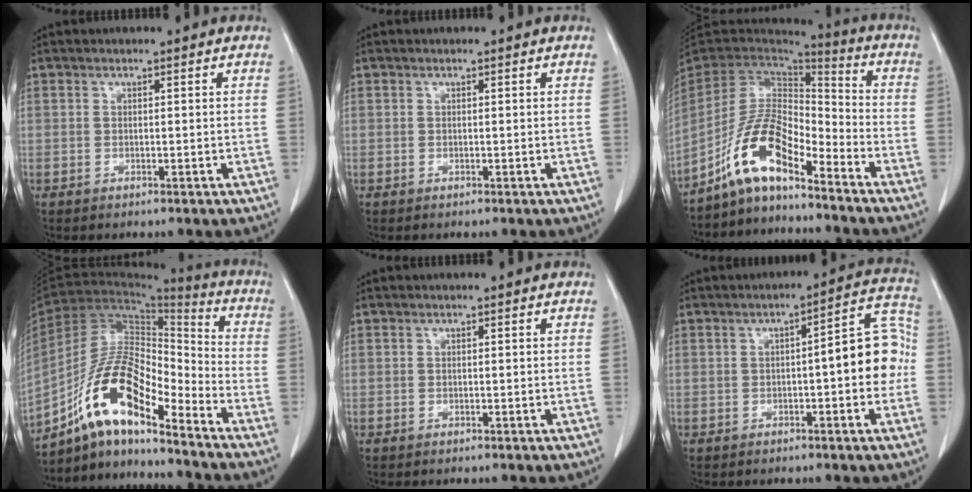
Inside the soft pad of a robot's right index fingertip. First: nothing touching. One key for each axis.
{"total": 0.0}
{"total": 10.9, "fx": -7.6, "fy": 3.3, "fz": 7.1, "tx": -0.154, "ty": 0.029, "tz": -0.145}
{"total": 14.3, "fx": -9.8, "fy": 3.5, "fz": 9.8, "tx": -0.187, "ty": 0.028, "tz": -0.176}
{"total": 0.0}
{"total": 9.2, "fx": -0.9, "fy": 2.0, "fz": 8.9, "tx": -0.103, "ty": 0.034, "tz": -0.016}